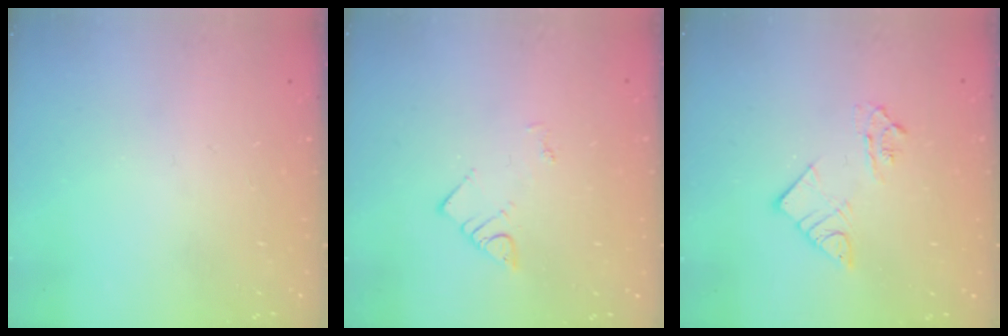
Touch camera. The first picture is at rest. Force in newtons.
{"total": 3.7, "press": 3.6, "slide": 0.6}
{"total": 7.6, "press": 7.5, "slide": 0.8}